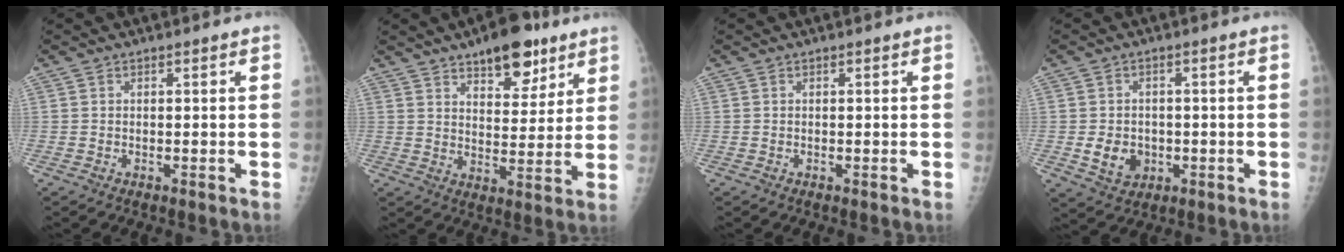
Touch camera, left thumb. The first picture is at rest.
{"total": 12.7, "force": [8.3, 5.7, 7.7], "torque": [-0.069, -0.042, 0.121]}
{"total": 0.0}
{"total": 5.6, "force": [-1.0, 4.7, 2.9], "torque": [-0.029, 0.002, -0.005]}